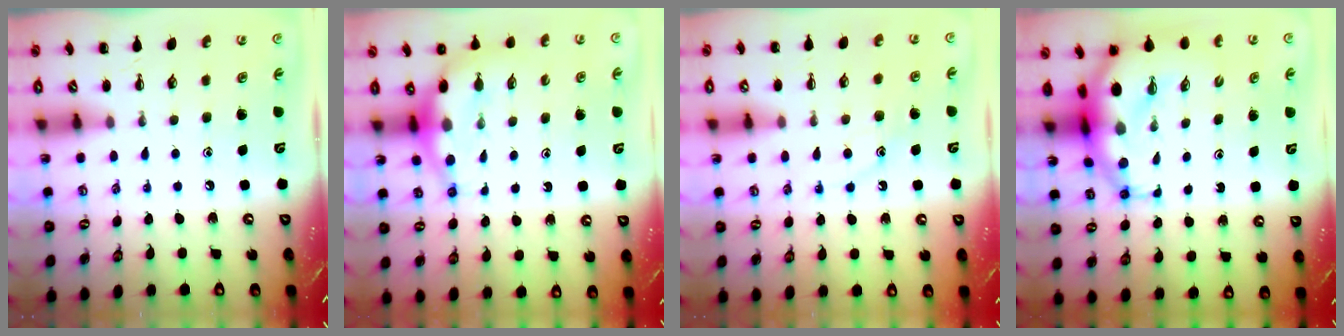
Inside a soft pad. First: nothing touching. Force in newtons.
{"total": 7.3, "press": 7.2, "slide": 1.6}
{"total": 10.3, "press": 10.2, "slide": 0.8}
{"total": 9.4, "press": 9.1, "slide": 2.5}